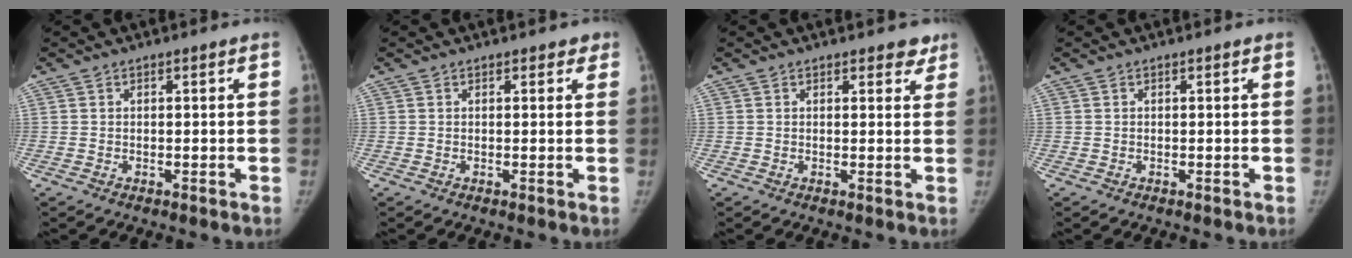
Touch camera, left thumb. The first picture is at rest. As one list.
[{"total": 1.5, "force": [1.0, 0.9, 0.6], "torque": [0.012, -0.003, 0.006]}, {"total": 2.7, "force": [2.1, 1.4, 1.0], "torque": [0.016, -0.010, 0.020]}, {"total": 0.0}]